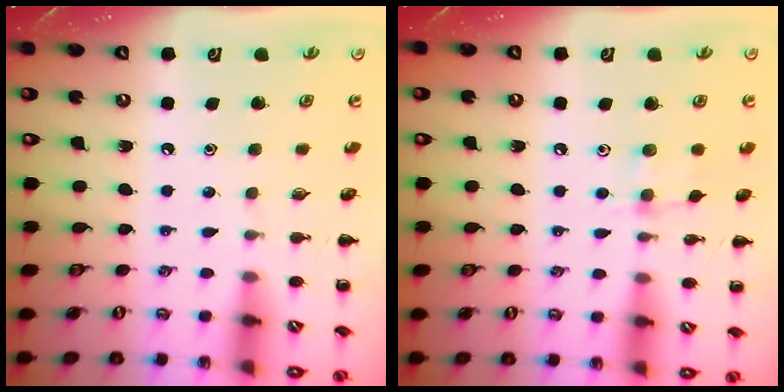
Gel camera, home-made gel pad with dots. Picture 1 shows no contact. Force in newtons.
{"total": 6.7, "press": 6.5, "slide": 1.8}